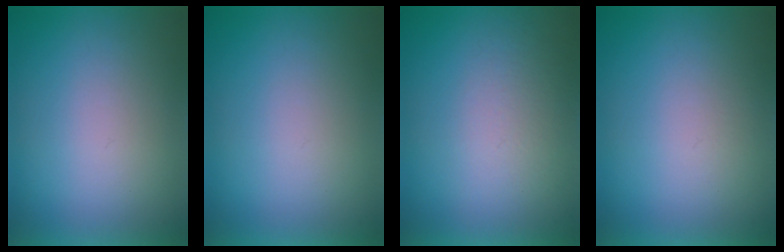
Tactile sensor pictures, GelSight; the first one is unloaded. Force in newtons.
{"total": 0.0}
{"total": 5.2}
{"total": 1.1}